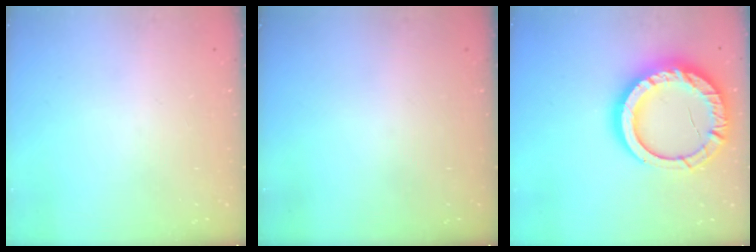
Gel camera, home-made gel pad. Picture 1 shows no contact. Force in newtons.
{"total": 0.0}
{"total": 24.5, "press": 24.4, "slide": 2.2}